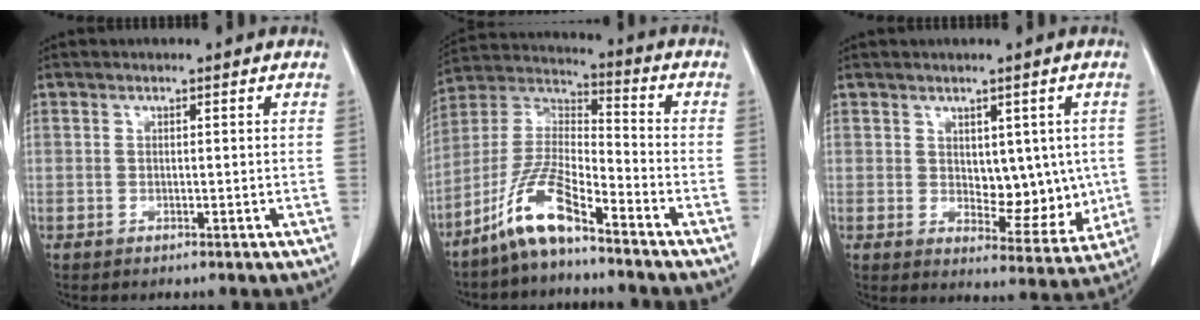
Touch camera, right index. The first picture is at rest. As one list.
[{"total": 10.7, "force": [-7.6, 1.6, 7.3], "torque": [-0.164, 0.002, -0.153]}, {"total": 7.8, "force": [0.8, 4.4, 6.4], "torque": [-0.066, -0.002, 0.029]}]